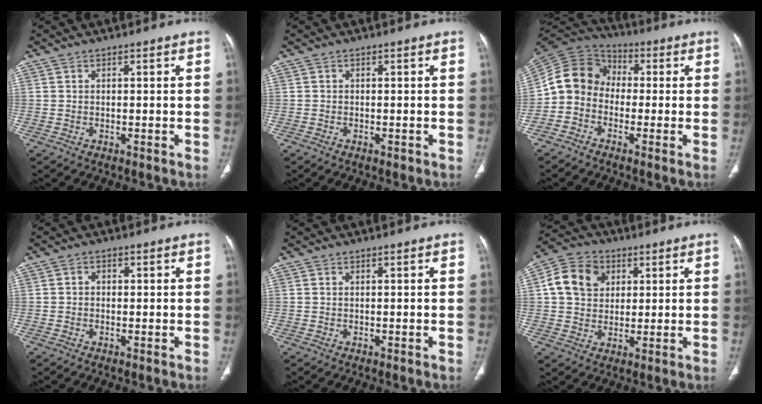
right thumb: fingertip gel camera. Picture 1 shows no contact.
{"total": 0.5, "force": [-0.3, 0.4, 0.2], "torque": [-0.004, 0.001, -0.006]}
{"total": 9.9, "force": [-1.6, 8.5, 4.8], "torque": [-0.086, 0.040, -0.049]}
{"total": 1.0, "force": [0.0, 0.9, 0.5], "torque": [-0.002, 0.003, -0.005]}
{"total": 0.0}
{"total": 10.2, "force": [2.8, 8.4, 5.2], "torque": [-0.081, 0.003, 0.044]}